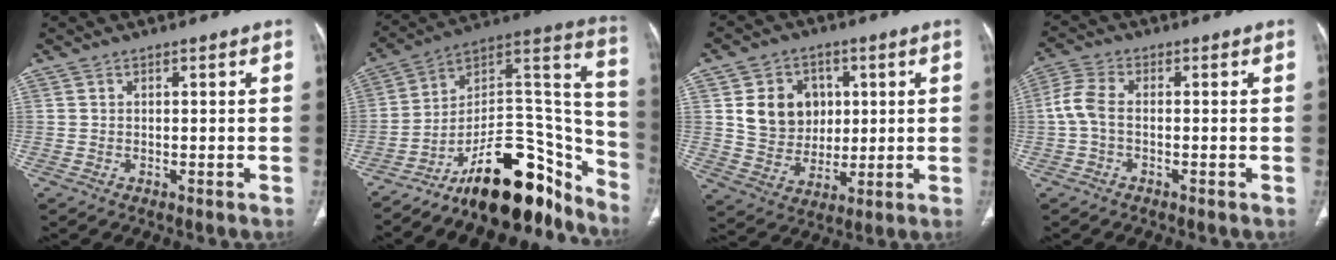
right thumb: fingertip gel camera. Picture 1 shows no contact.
{"total": 24.5, "force": [-18.1, 9.8, 13.4], "torque": [-0.123, 0.137, -0.292]}
{"total": 11.4, "force": [2.6, 9.7, 5.3], "torque": [-0.044, -0.008, 0.056]}
{"total": 4.6, "force": [-0.7, 2.5, 3.8], "torque": [-0.099, 0.015, -0.021]}